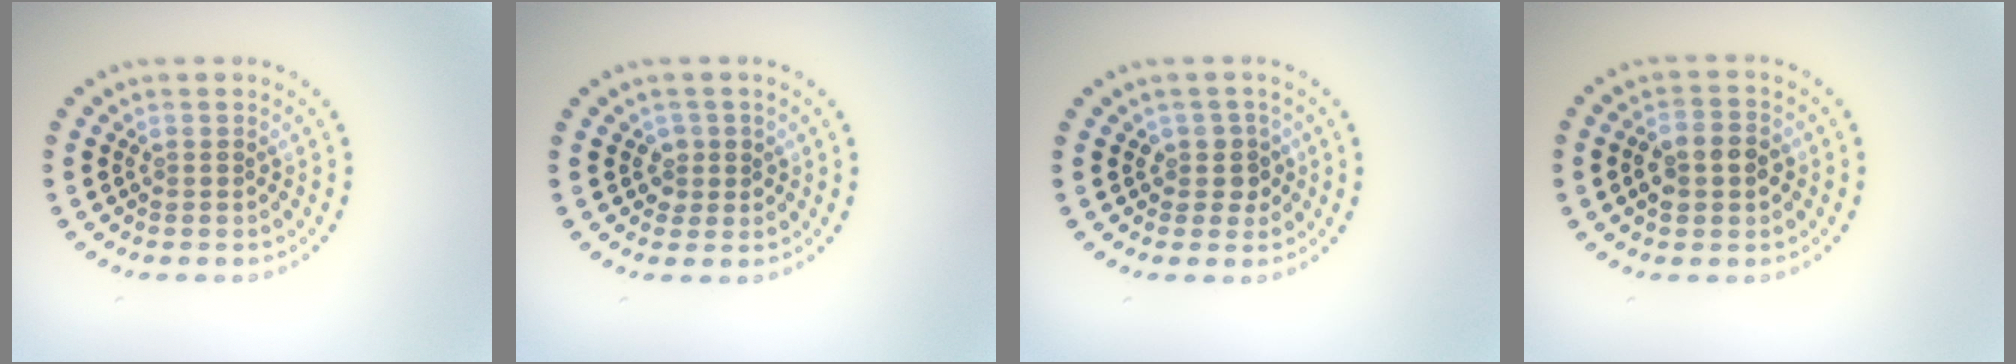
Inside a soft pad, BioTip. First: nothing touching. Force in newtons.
{"total": 1.3, "press": 1.2, "slide": 0.6}
{"total": 1.9, "press": 1.6, "slide": 0.9}
{"total": 3.3, "press": 3.3, "slide": 0.2}